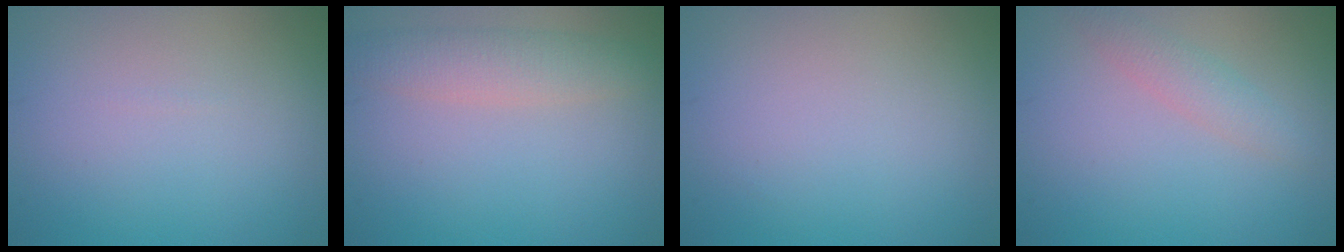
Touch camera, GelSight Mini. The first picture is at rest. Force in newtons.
{"total": 3.4, "press": 3.4, "slide": 0.2}
{"total": 0.0}
{"total": 2.0, "press": 2.0, "slide": 0.1}